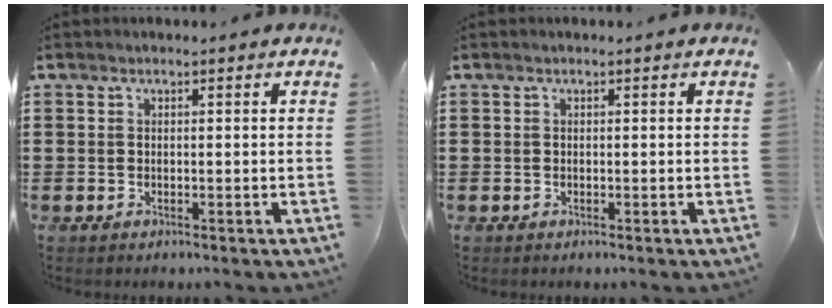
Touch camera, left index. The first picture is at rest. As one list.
[{"total": 0.0}]